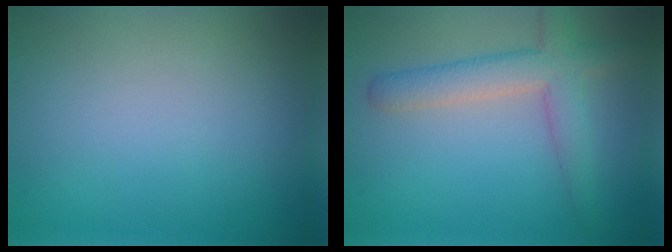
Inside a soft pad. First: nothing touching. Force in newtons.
{"total": 4.5, "press": 4.5, "slide": 0.2}